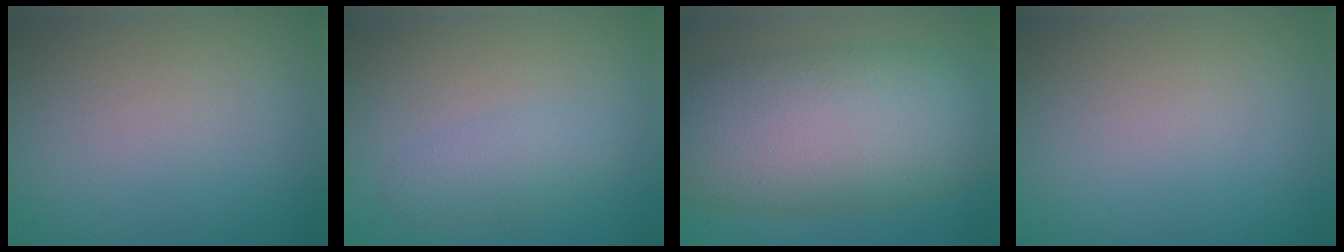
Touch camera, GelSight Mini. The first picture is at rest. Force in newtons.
{"total": 2.2, "press": 2.2, "slide": 0.1}
{"total": 13.1, "press": 13.1, "slide": 0.5}
{"total": 0.0}